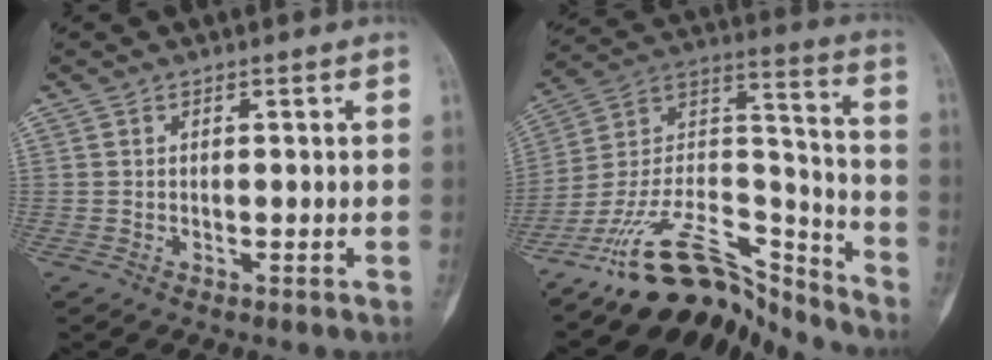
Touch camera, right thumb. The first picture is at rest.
{"total": 20.2, "force": [-16.3, 8.4, 8.6], "torque": [-0.109, 0.137, -0.287]}